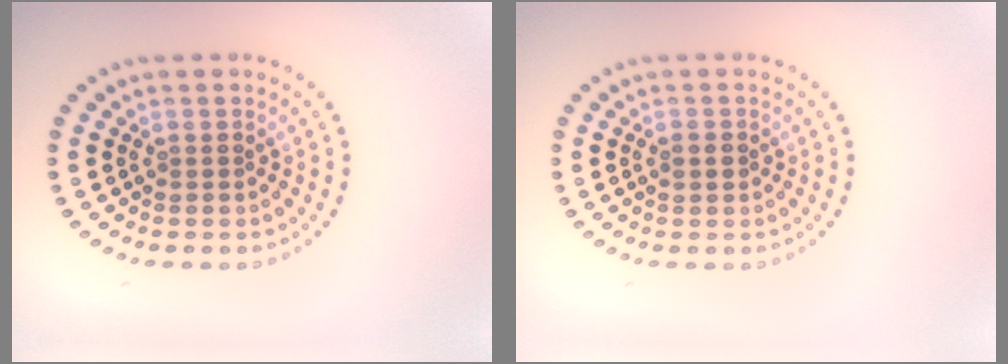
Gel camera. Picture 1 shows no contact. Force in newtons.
{"total": 1.2, "press": 1.2, "slide": 0.0}